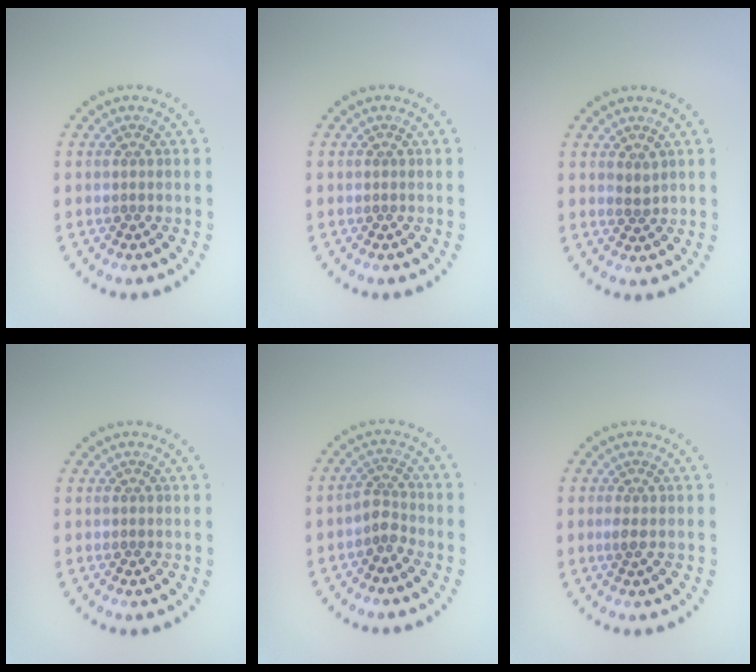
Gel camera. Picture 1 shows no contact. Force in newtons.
{"total": 0.0}
{"total": 1.0, "press": 0.9, "slide": 0.4}
{"total": 0.0}
{"total": 1.8, "press": 1.3, "slide": 1.3}
{"total": 0.9, "press": 0.7, "slide": 0.6}